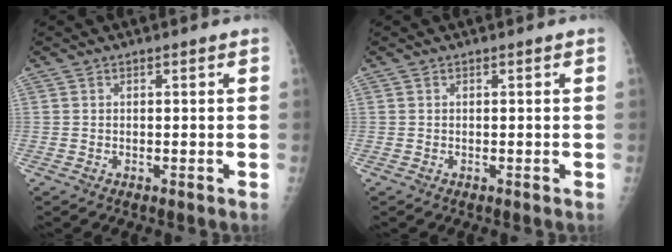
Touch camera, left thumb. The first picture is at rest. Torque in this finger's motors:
{"motor_torque": [-0.14, 0.14, 0.00, 0.00, 0.00]}